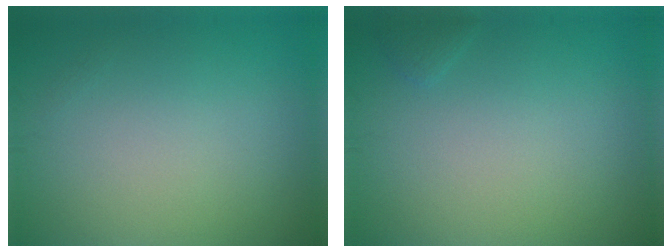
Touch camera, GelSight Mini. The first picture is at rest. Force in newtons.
{"total": 0.6, "press": 0.6, "slide": 0.1}